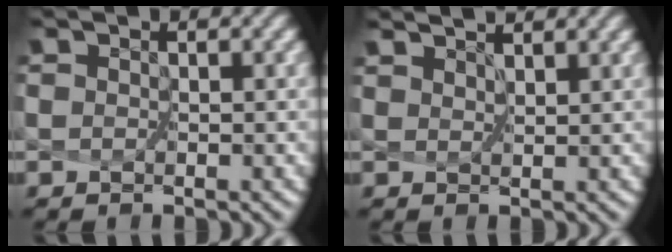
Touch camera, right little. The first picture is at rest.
{"total": 2.3, "force": [2.2, 0.2, 0.8], "torque": [-0.031, 0.005, 0.043]}